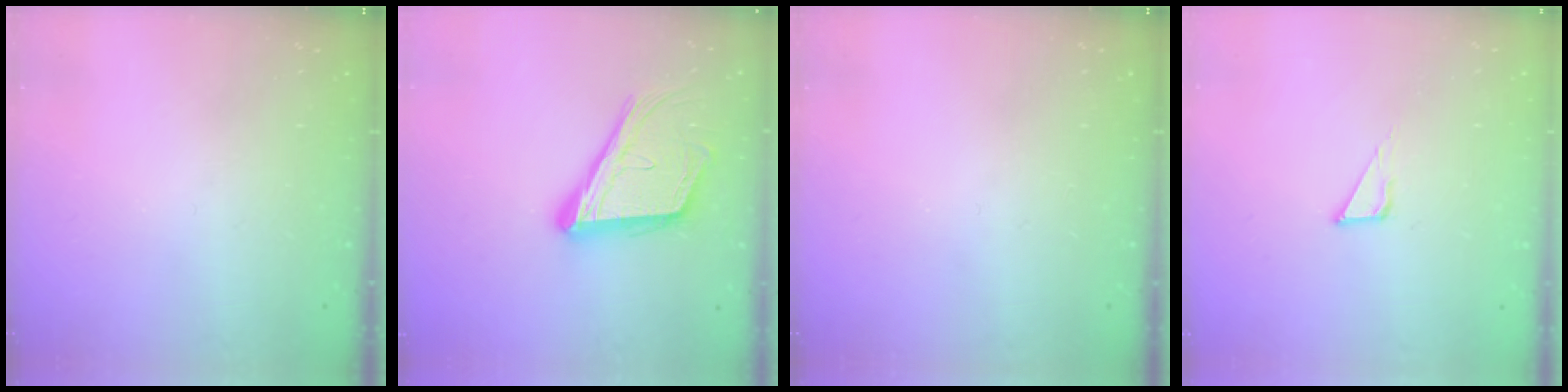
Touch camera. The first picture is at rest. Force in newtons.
{"total": 18.5, "press": 18.2, "slide": 3.5}
{"total": 0.0}
{"total": 3.3, "press": 3.3, "slide": 0.2}